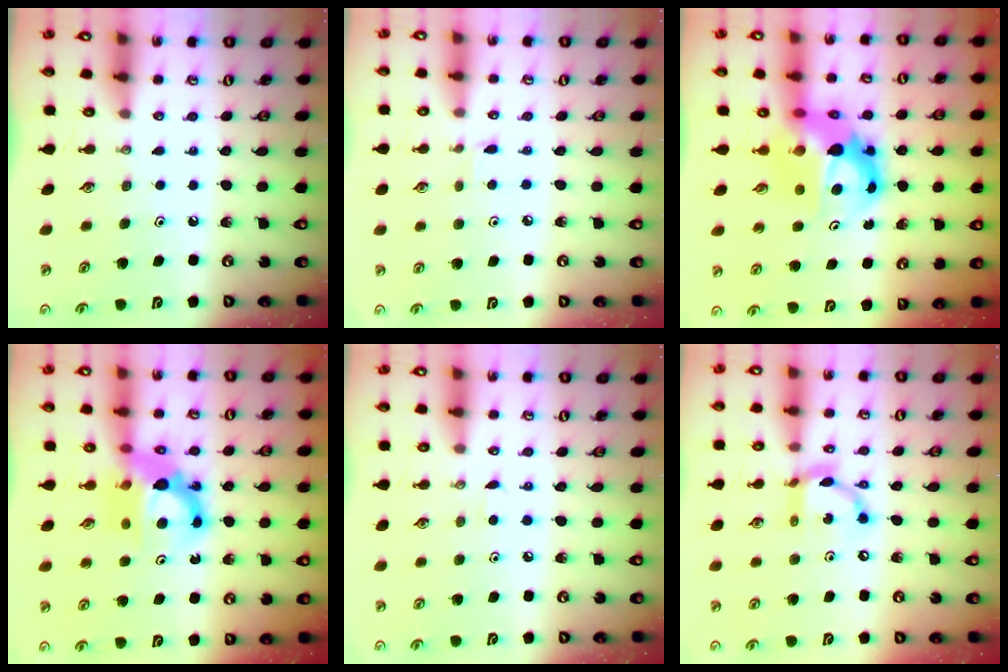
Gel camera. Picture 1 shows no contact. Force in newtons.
{"total": 2.3, "press": 2.3, "slide": 0.3}
{"total": 10.7, "press": 10.7, "slide": 0.6}
{"total": 11.4, "press": 11.4, "slide": 1.2}
{"total": 3.4, "press": 3.4, "slide": 0.4}
{"total": 12.0, "press": 12.0, "slide": 0.9}